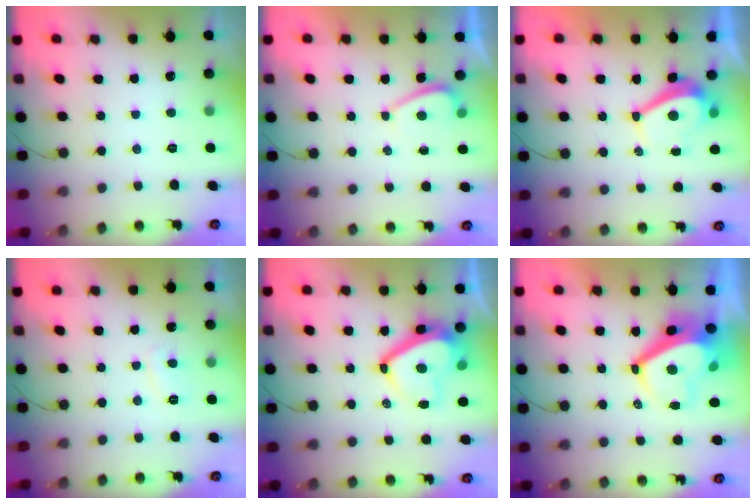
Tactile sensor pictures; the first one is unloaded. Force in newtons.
{"total": 1.0, "press": 0.9, "slide": 0.5}
{"total": 3.9, "press": 3.9, "slide": 0.5}
{"total": 2.8, "press": 2.7, "slide": 0.8}
{"total": 11.7, "press": 11.6, "slide": 1.5}
{"total": 9.0, "press": 8.9, "slide": 0.8}